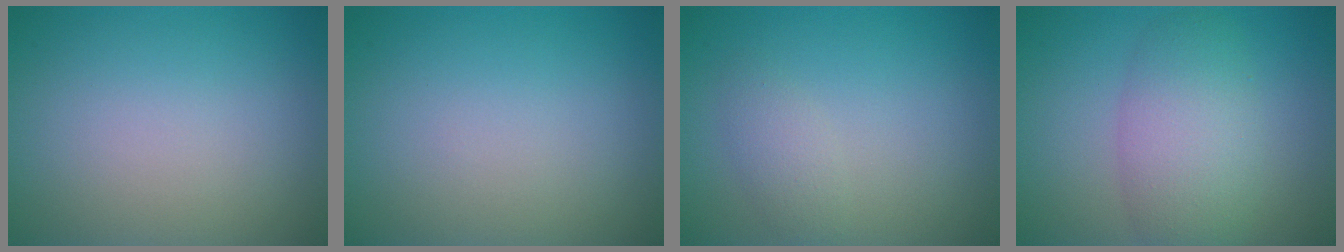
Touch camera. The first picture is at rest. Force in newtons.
{"total": 0.0}
{"total": 1.6, "press": 1.6, "slide": 0.1}
{"total": 5.3, "press": 5.3, "slide": 0.3}